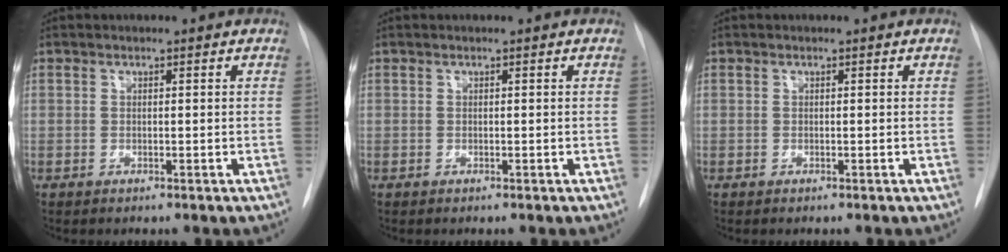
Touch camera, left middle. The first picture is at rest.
{"total": 0.0}
{"total": 0.0}